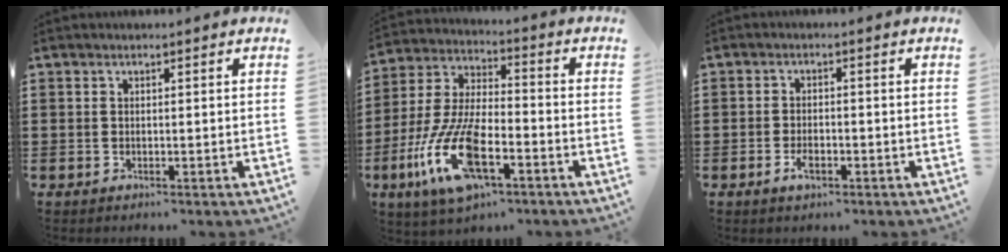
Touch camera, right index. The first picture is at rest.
{"total": 13.4, "force": [-6.3, 5.1, 10.7], "torque": [-0.253, -0.009, -0.123]}
{"total": 2.5, "force": [-1.2, 1.1, 2.0], "torque": [-0.044, -0.004, -0.023]}